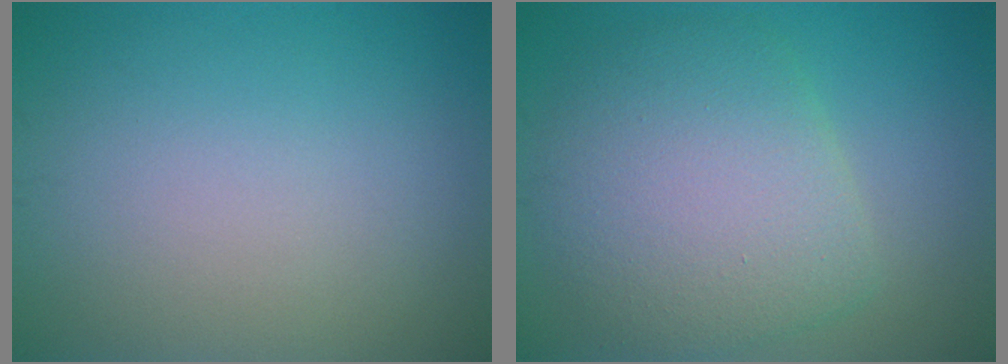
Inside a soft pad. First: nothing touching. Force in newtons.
{"total": 7.2, "press": 7.2, "slide": 0.7}